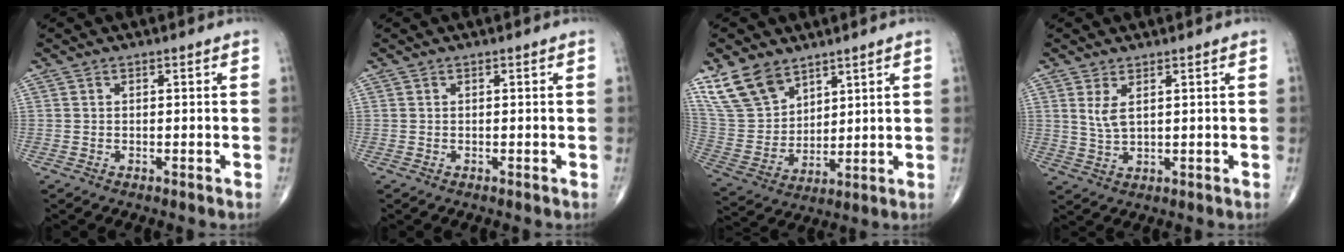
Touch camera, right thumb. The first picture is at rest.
{"total": 0.0}
{"total": 12.2, "force": [8.3, 7.3, 5.1], "torque": [-0.087, -0.034, 0.183]}
{"total": 3.6, "force": [1.4, 1.4, 3.0], "torque": [-0.061, -0.009, 0.036]}